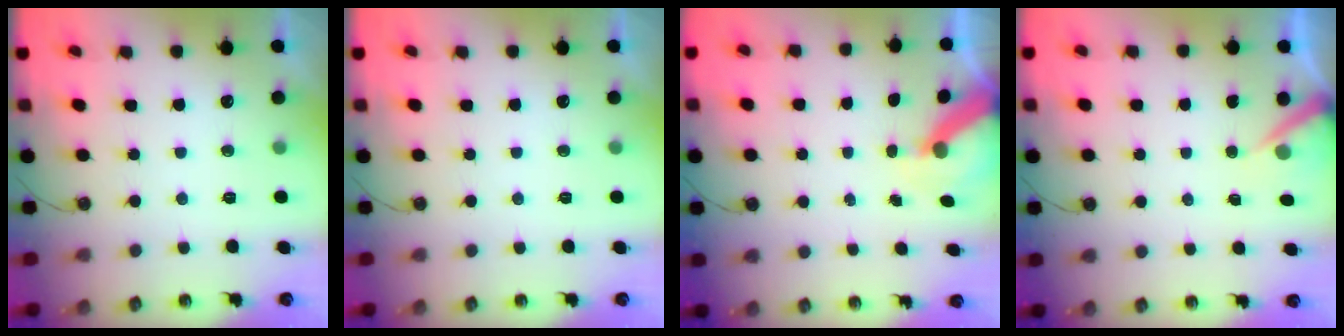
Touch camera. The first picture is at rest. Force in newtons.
{"total": 0.0}
{"total": 8.0, "press": 7.9, "slide": 1.0}
{"total": 4.1, "press": 4.1, "slide": 0.4}